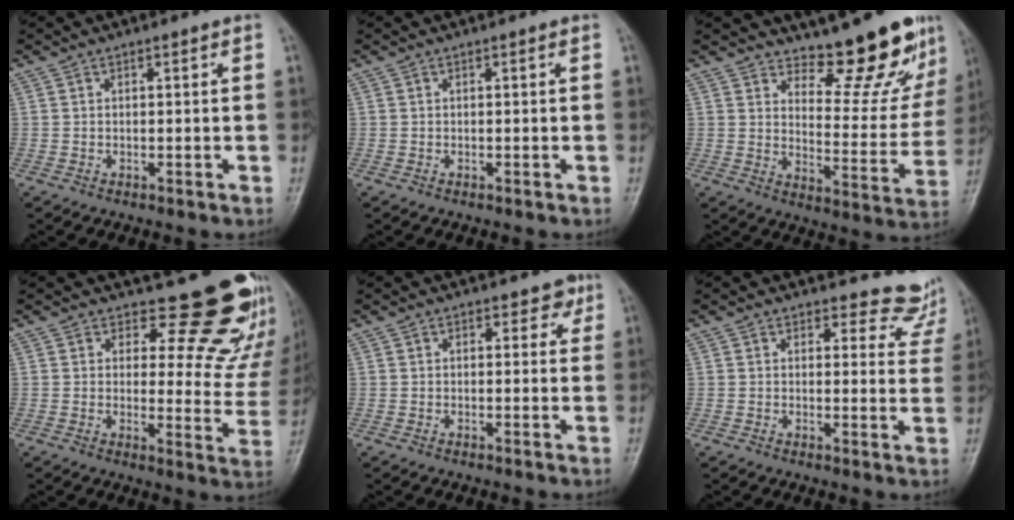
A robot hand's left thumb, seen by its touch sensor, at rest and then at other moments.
{"total": 0.0}
{"total": 15.0, "force": [12.5, 4.5, 6.9], "torque": [-0.051, -0.114, 0.171]}
{"total": 16.9, "force": [14.5, 6.9, 5.2], "torque": [0.002, -0.126, 0.152]}
{"total": 2.5, "force": [1.4, 1.8, 0.9], "torque": [0.014, -0.004, 0.012]}
{"total": 7.4, "force": [6.9, 2.6, -0.6], "torque": [0.053, -0.055, 0.056]}